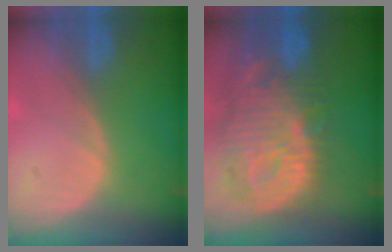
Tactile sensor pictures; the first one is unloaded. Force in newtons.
{"total": 13.6, "press": 11.8, "slide": 6.6}